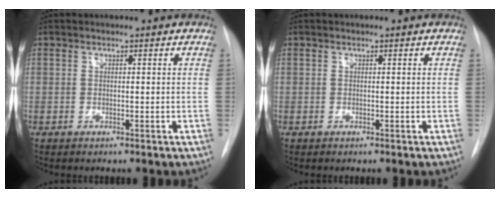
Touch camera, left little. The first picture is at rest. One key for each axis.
{"total": 0.0}